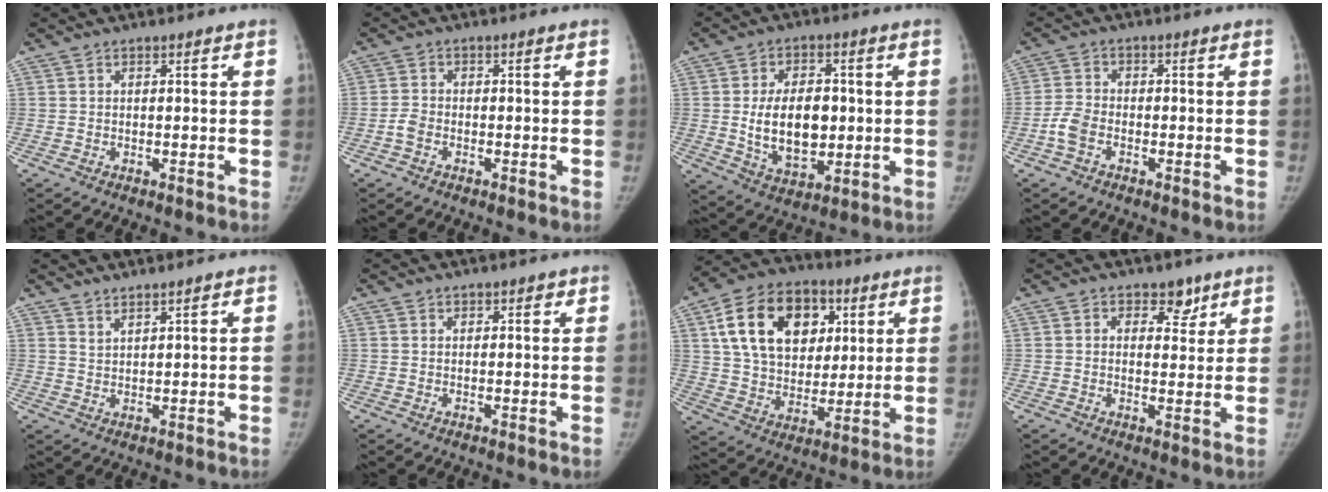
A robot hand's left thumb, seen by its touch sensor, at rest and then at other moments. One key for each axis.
{"total": 2.1, "fx": -1.0, "fy": 1.5, "fz": 1.1, "tx": -0.021, "ty": 0.006, "tz": -0.024}
{"total": 13.0, "fx": 0.0, "fy": 8.2, "fz": 10.1, "tx": -0.141, "ty": -0.006, "tz": 0.013}
{"total": 3.8, "fx": -1.8, "fy": 2.4, "fz": 2.4, "tx": -0.050, "ty": 0.010, "tz": -0.041}
{"total": 2.2, "fx": 2.0, "fy": 0.2, "fz": 0.9, "tx": -0.011, "ty": -0.020, "tz": 0.038}
{"total": 1.3, "fx": 0.9, "fy": 0.9, "fz": 0.2, "tx": 0.012, "ty": -0.005, "tz": 0.009}
{"total": 20.4, "fx": 7.1, "fy": 14.5, "fz": 12.5, "tx": -0.192, "ty": -0.007, "tz": 0.119}
{"total": 4.2, "fx": 2.5, "fy": 2.9, "fz": 1.8, "tx": 0.004, "ty": -0.013, "tz": 0.034}